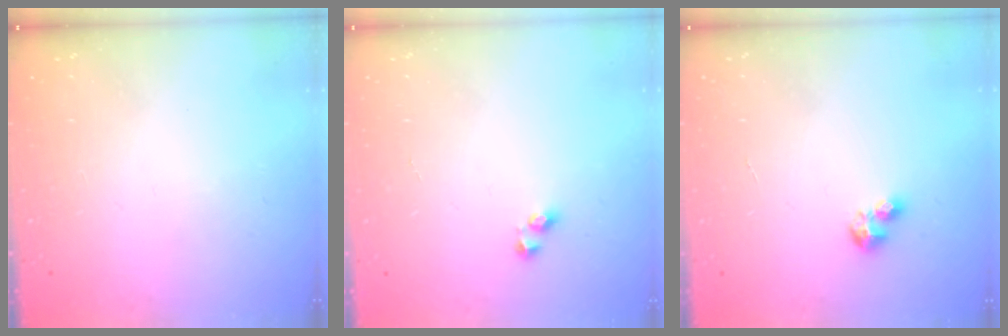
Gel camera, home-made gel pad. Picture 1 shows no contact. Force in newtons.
{"total": 2.7, "press": 2.6, "slide": 0.6}
{"total": 3.2, "press": 3.2, "slide": 0.4}